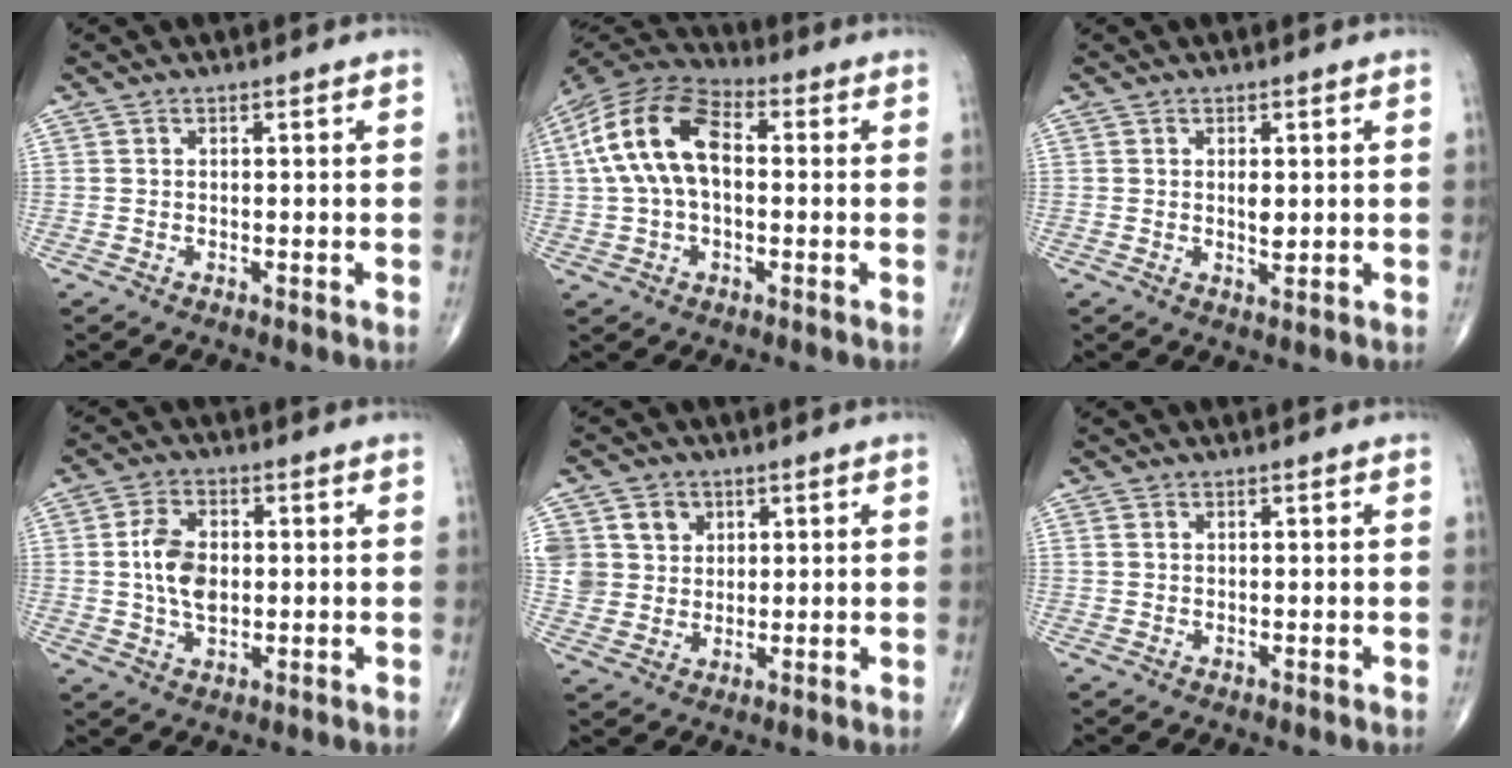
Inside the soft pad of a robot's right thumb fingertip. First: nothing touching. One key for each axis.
{"total": 15.6, "fx": 1.6, "fy": 9.1, "fz": 12.6, "tx": -0.248, "ty": 0.036, "tz": 0.022}
{"total": 2.3, "fx": 0.3, "fy": 1.0, "fz": 2.1, "tx": -0.031, "ty": -0.005, "tz": 0.007}
{"total": 8.0, "fx": 0.4, "fy": 5.0, "fz": 6.2, "tx": -0.107, "ty": 0.002, "tz": 0.008}
{"total": 8.8, "fx": 3.0, "fy": 7.7, "fz": 2.8, "tx": -0.027, "ty": -0.002, "tz": 0.061}
{"total": 0.7, "fx": 0.1, "fy": 0.5, "fz": 0.4, "tx": -0.012, "ty": 0.003, "tz": 0.004}